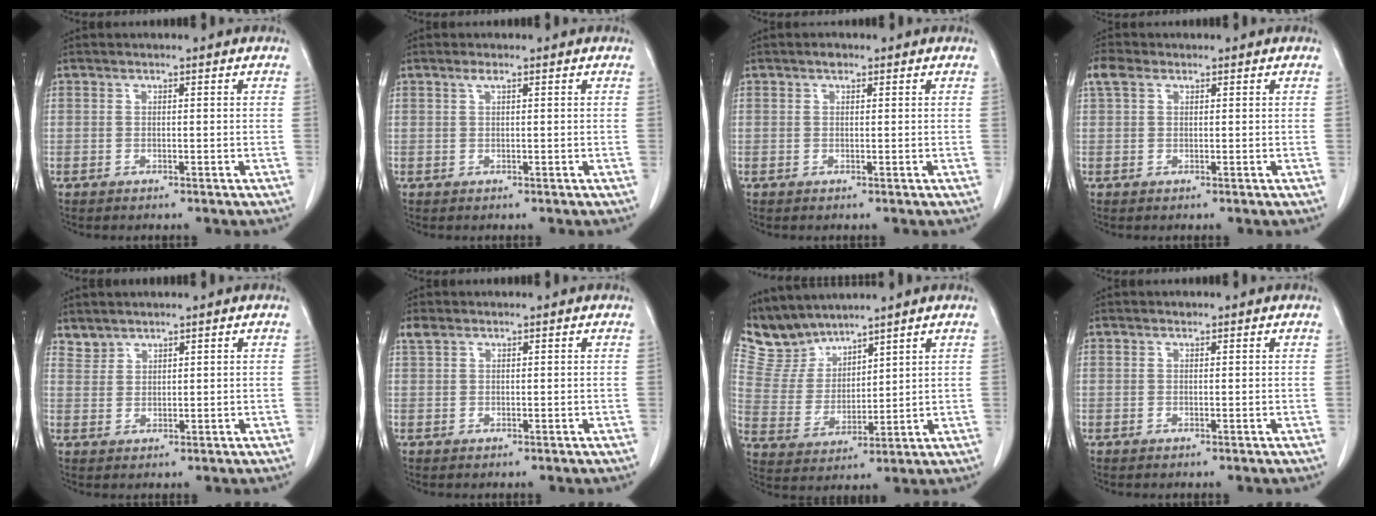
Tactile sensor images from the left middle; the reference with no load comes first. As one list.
[{"total": 0.8, "force": [0.5, 0.0, 0.7], "torque": [-0.017, 0.004, 0.011]}, {"total": 0.8, "force": [0.6, 0.4, 0.4], "torque": [-0.009, 0.001, 0.007]}, {"total": 2.6, "force": [1.4, 1.6, 1.4], "torque": [-0.039, 0.022, 0.031]}, {"total": 2.0, "force": [1.9, 0.6, -0.3], "torque": [0.006, 0.007, 0.040]}, {"total": 1.3, "force": [1.0, 0.6, 0.6], "torque": [-0.019, 0.014, 0.025]}, {"total": 7.2, "force": [7.0, 2.0, 0.0], "torque": [-0.016, 0.008, 0.161]}, {"total": 0.5, "force": [0.4, 0.2, 0.1], "torque": [-0.007, -0.003, 0.005]}]